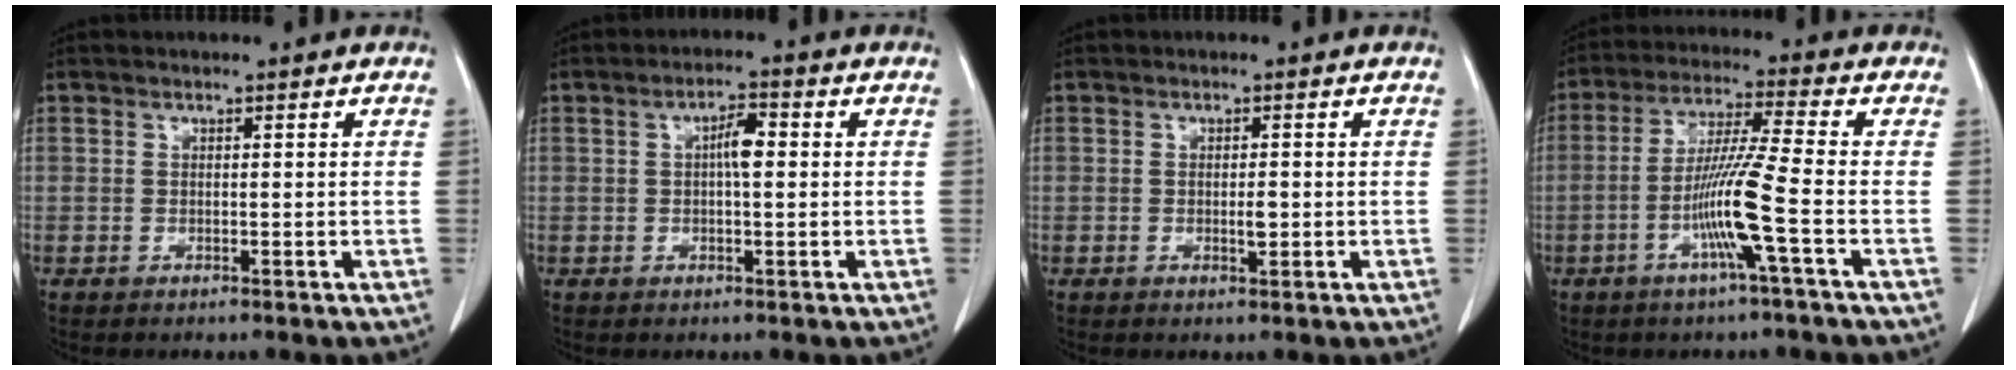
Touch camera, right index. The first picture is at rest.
{"total": 3.6, "force": [0.4, 0.9, 3.5], "torque": [-0.061, 0.009, 0.004]}
{"total": 1.5, "force": [-0.1, 0.5, 1.4], "torque": [-0.021, 0.000, 0.002]}
{"total": 9.7, "force": [-3.2, -1.5, 9.0], "torque": [-0.175, -0.006, -0.063]}